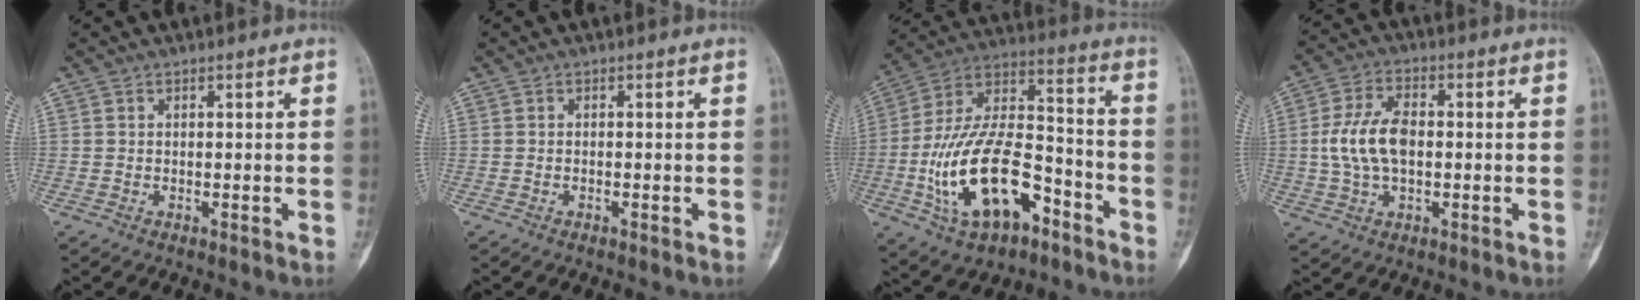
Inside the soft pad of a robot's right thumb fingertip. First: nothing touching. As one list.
[{"total": 0.0}, {"total": 22.2, "force": [-8.8, 11.4, 16.9], "torque": [-0.298, 0.066, -0.144]}, {"total": 9.8, "force": [0.0, 5.6, 8.1], "torque": [-0.160, 0.013, -0.001]}]